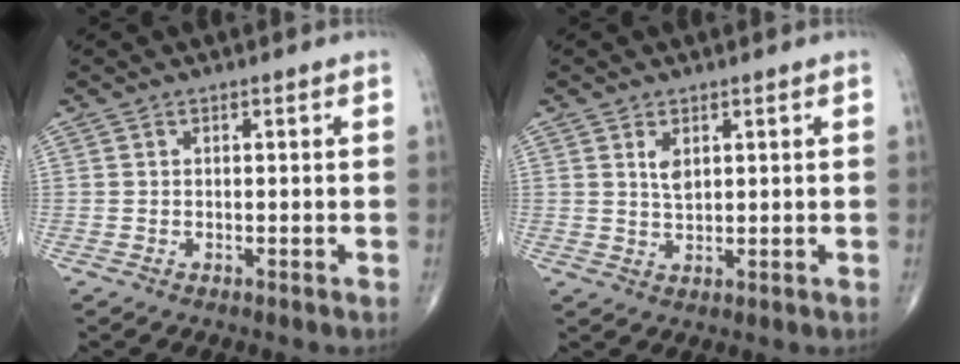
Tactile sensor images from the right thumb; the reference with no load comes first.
{"total": 2.7, "force": [1.2, 1.4, 2.0], "torque": [-0.031, -0.009, 0.024]}